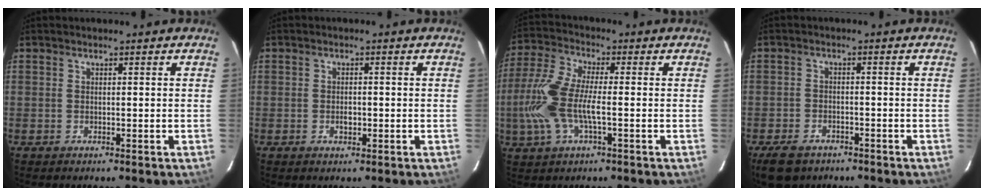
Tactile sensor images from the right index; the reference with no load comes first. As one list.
[{"total": 1.8, "force": [-0.5, 1.3, 1.2], "torque": [-0.020, 0.001, -0.007]}, {"total": 12.2, "force": [-2.1, 3.8, 11.4], "torque": [-0.259, 0.003, -0.046]}, {"total": 7.5, "force": [-5.3, 4.3, 3.1], "torque": [-0.085, -0.001, -0.088]}]